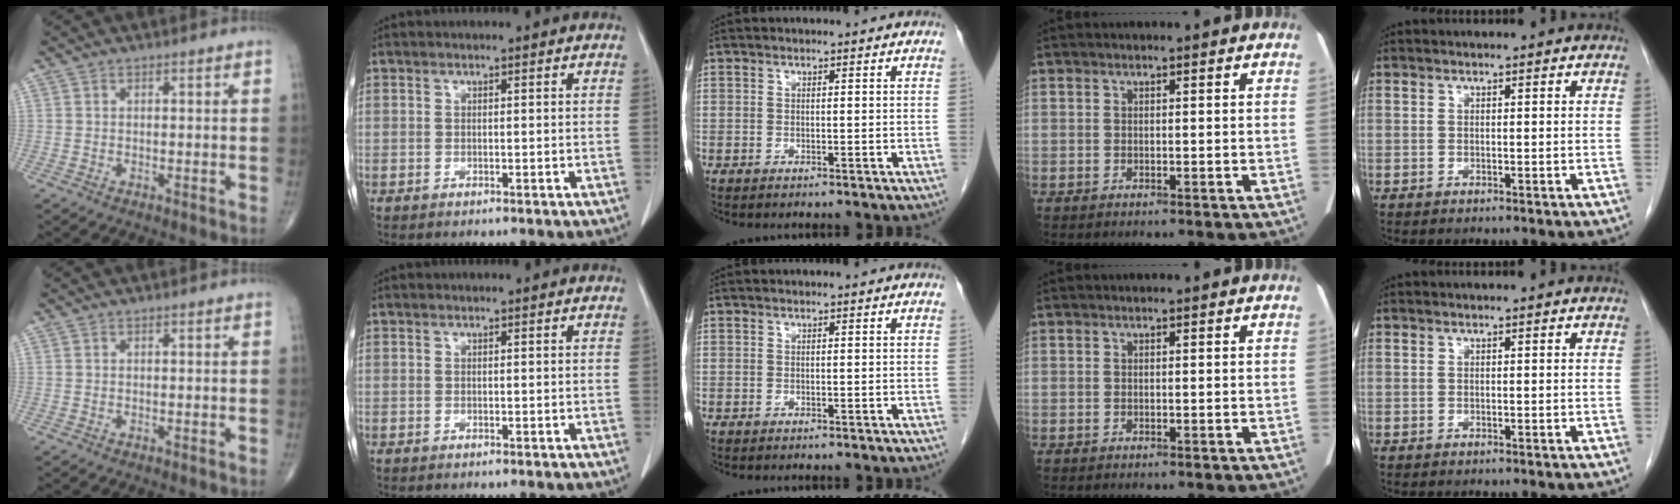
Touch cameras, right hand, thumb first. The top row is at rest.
{}